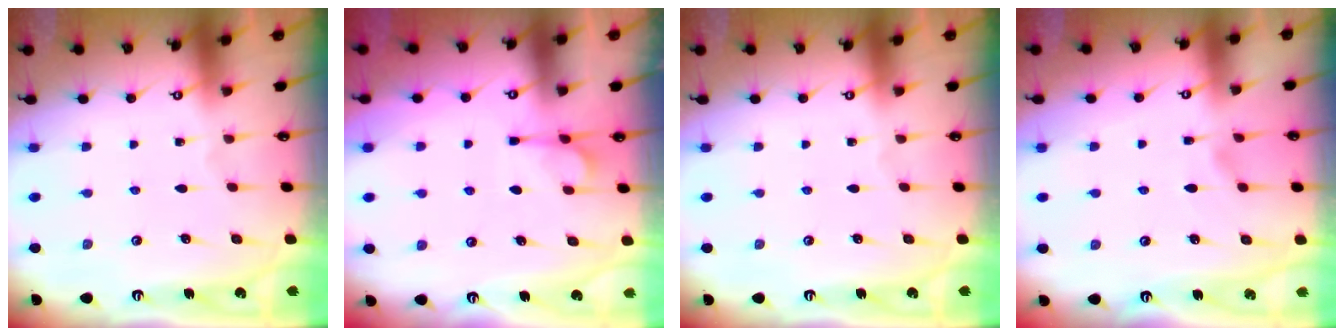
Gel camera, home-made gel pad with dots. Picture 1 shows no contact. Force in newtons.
{"total": 1.6, "press": 0.9, "slide": 1.3}
{"total": 0.0}
{"total": 1.3, "press": 0.9, "slide": 0.8}